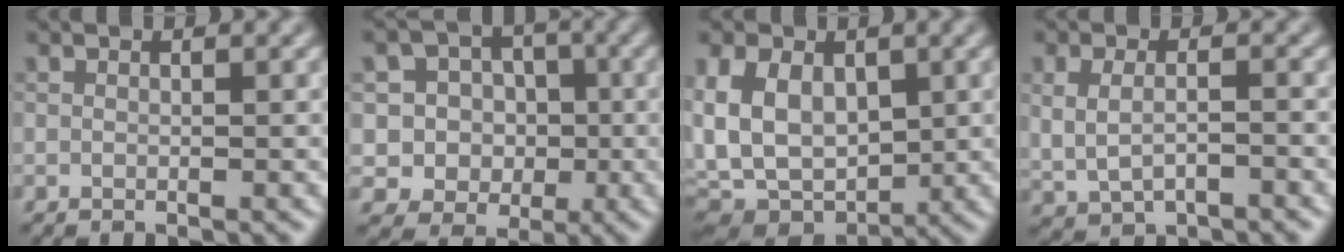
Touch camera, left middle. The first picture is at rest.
{"total": 6.1, "force": [0.2, 5.9, 1.7], "torque": [-0.021, 0.024, -0.018]}
{"total": 7.7, "force": [0.4, 5.2, 5.6], "torque": [-0.135, -0.003, 0.004]}
{"total": 2.7, "force": [-0.2, 1.6, 2.1], "torque": [-0.048, -0.006, 0.003]}